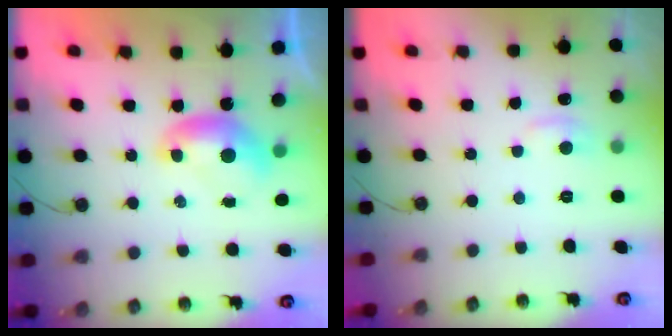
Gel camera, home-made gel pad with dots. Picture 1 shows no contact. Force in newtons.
{"total": 0.9, "press": 0.2, "slide": 0.9}